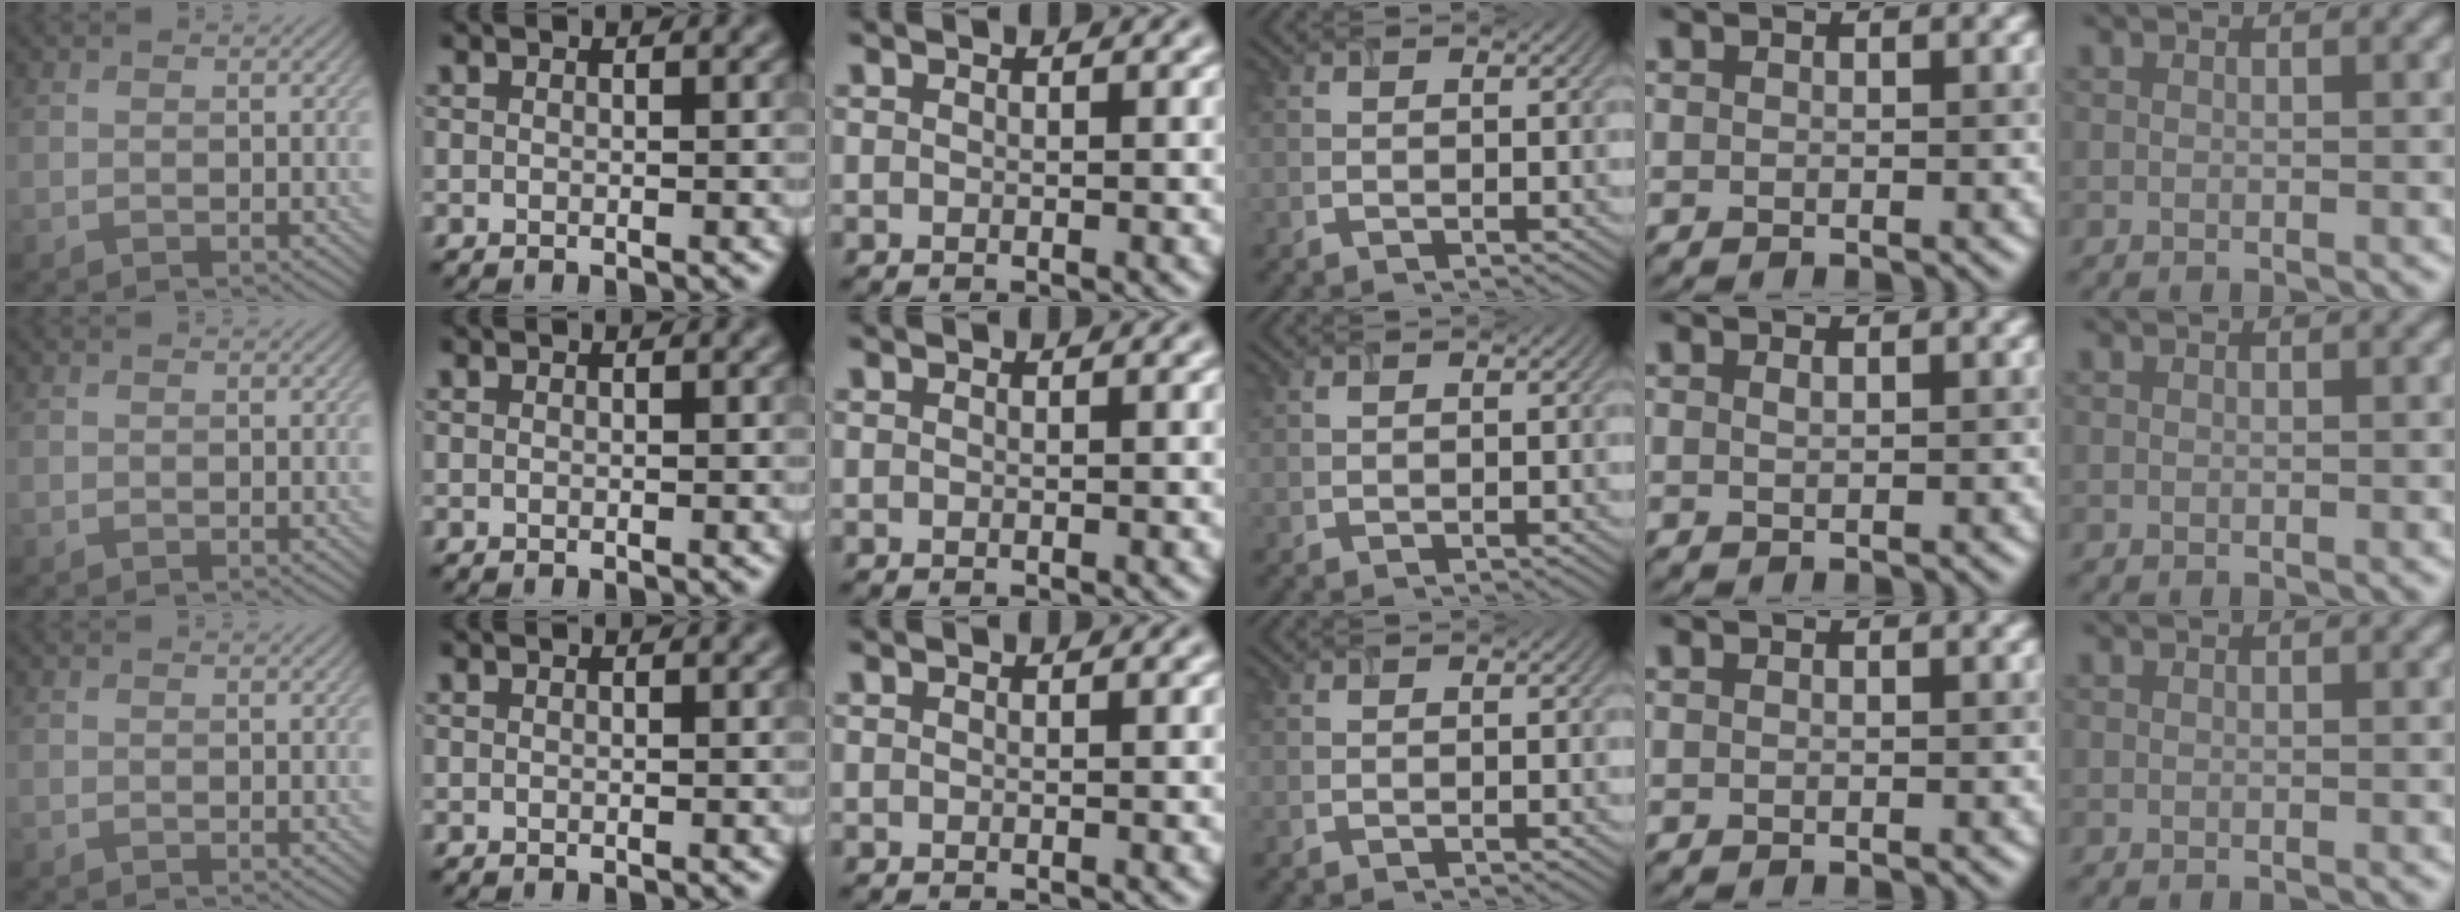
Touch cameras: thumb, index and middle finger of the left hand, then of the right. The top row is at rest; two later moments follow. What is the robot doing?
{"motion": "insert", "object": "airpods case & airpods"}